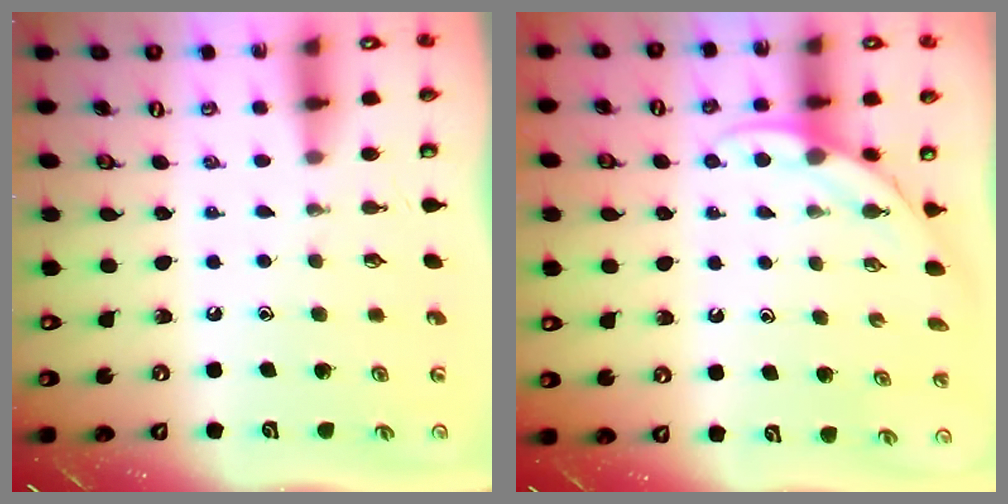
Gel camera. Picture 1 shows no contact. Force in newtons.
{"total": 5.4, "press": 5.4, "slide": 0.2}